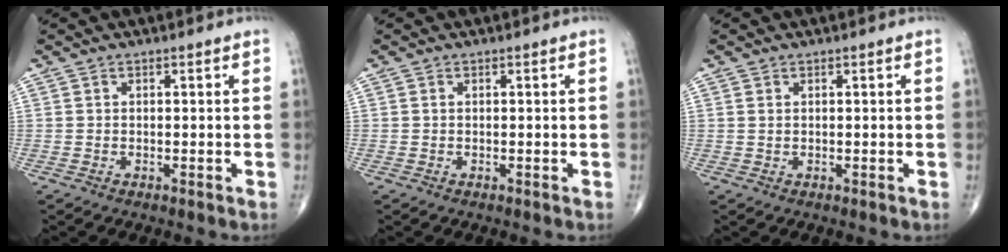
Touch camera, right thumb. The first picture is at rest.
{"total": 0.0}
{"total": 0.5, "force": [0.2, 0.3, 0.3], "torque": [-0.010, 0.002, 0.004]}